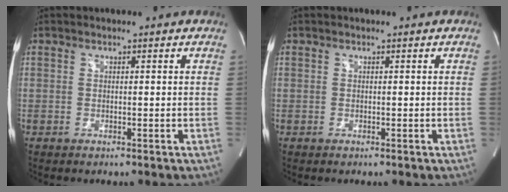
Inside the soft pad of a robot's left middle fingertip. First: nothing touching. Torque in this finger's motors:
{"motor_torque": [0.35, -0.36, -0.04, -0.07]}